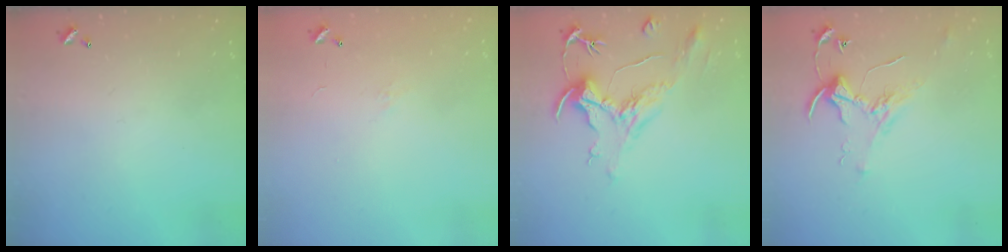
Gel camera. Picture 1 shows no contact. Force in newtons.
{"total": 5.6, "press": 5.6, "slide": 0.8}
{"total": 2.1, "press": 1.6, "slide": 1.3}
{"total": 2.1, "press": 2.1, "slide": 0.1}